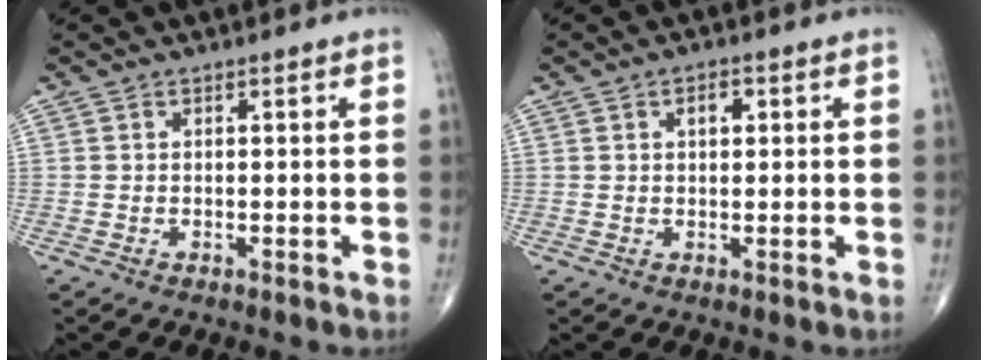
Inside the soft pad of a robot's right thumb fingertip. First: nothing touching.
{"total": 2.8, "force": [0.9, 1.6, 2.1], "torque": [-0.027, 0.000, 0.013]}